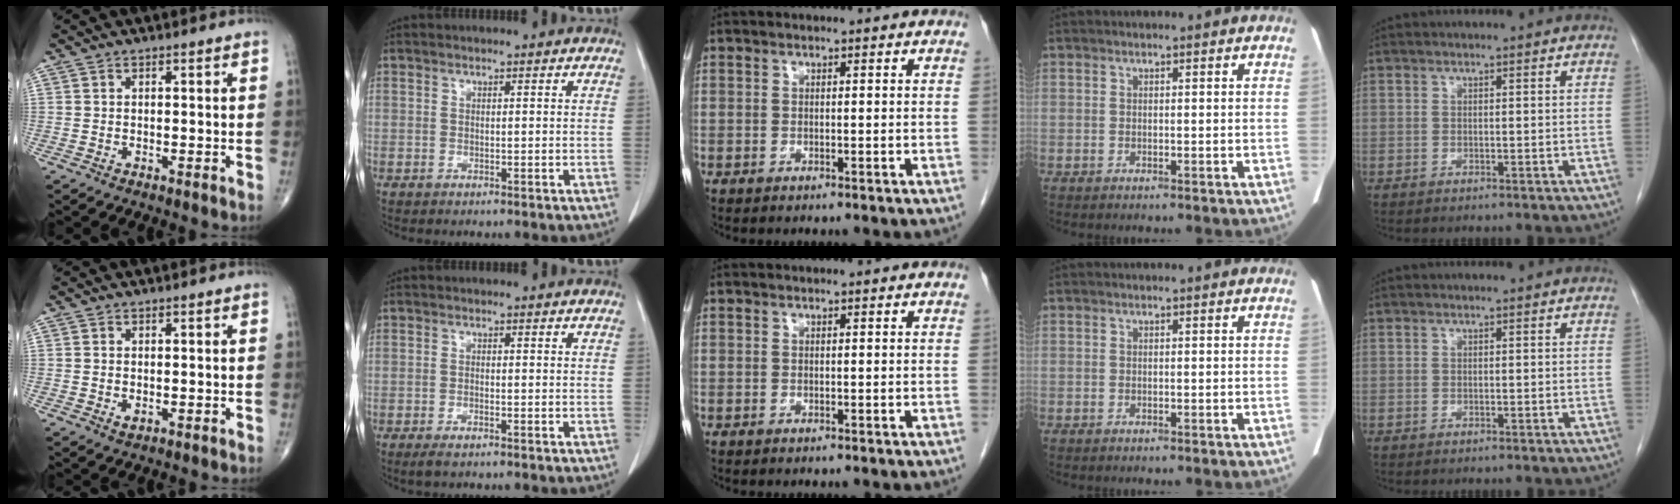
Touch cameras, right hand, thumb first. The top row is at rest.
{"thumb": {"total": 1.3, "force": [-0.1, 0.8, 1.0], "torque": [-0.018, 0.000, 0.000]}, "index": {"total": 2.0, "force": [-1.3, 0.5, 1.4], "torque": [-0.028, -0.003, -0.020]}}